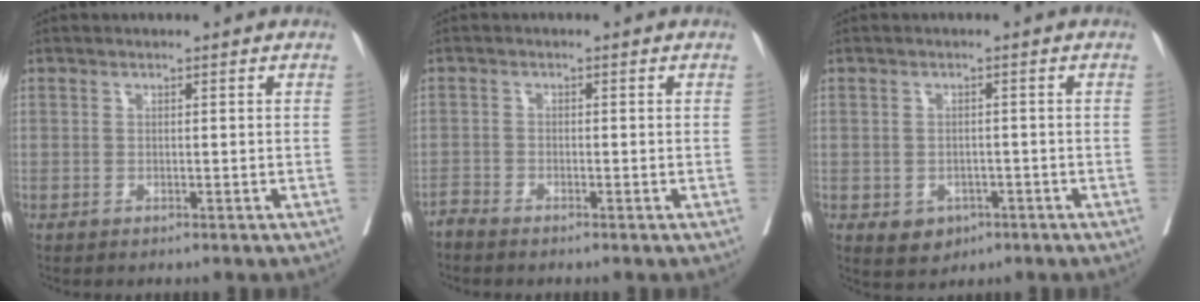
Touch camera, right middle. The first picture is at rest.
{"total": 1.3, "force": [-1.3, 0.0, 0.1], "torque": [-0.001, -0.003, -0.028]}
{"total": 3.5, "force": [-1.5, 2.8, 1.5], "torque": [-0.016, 0.002, -0.011]}